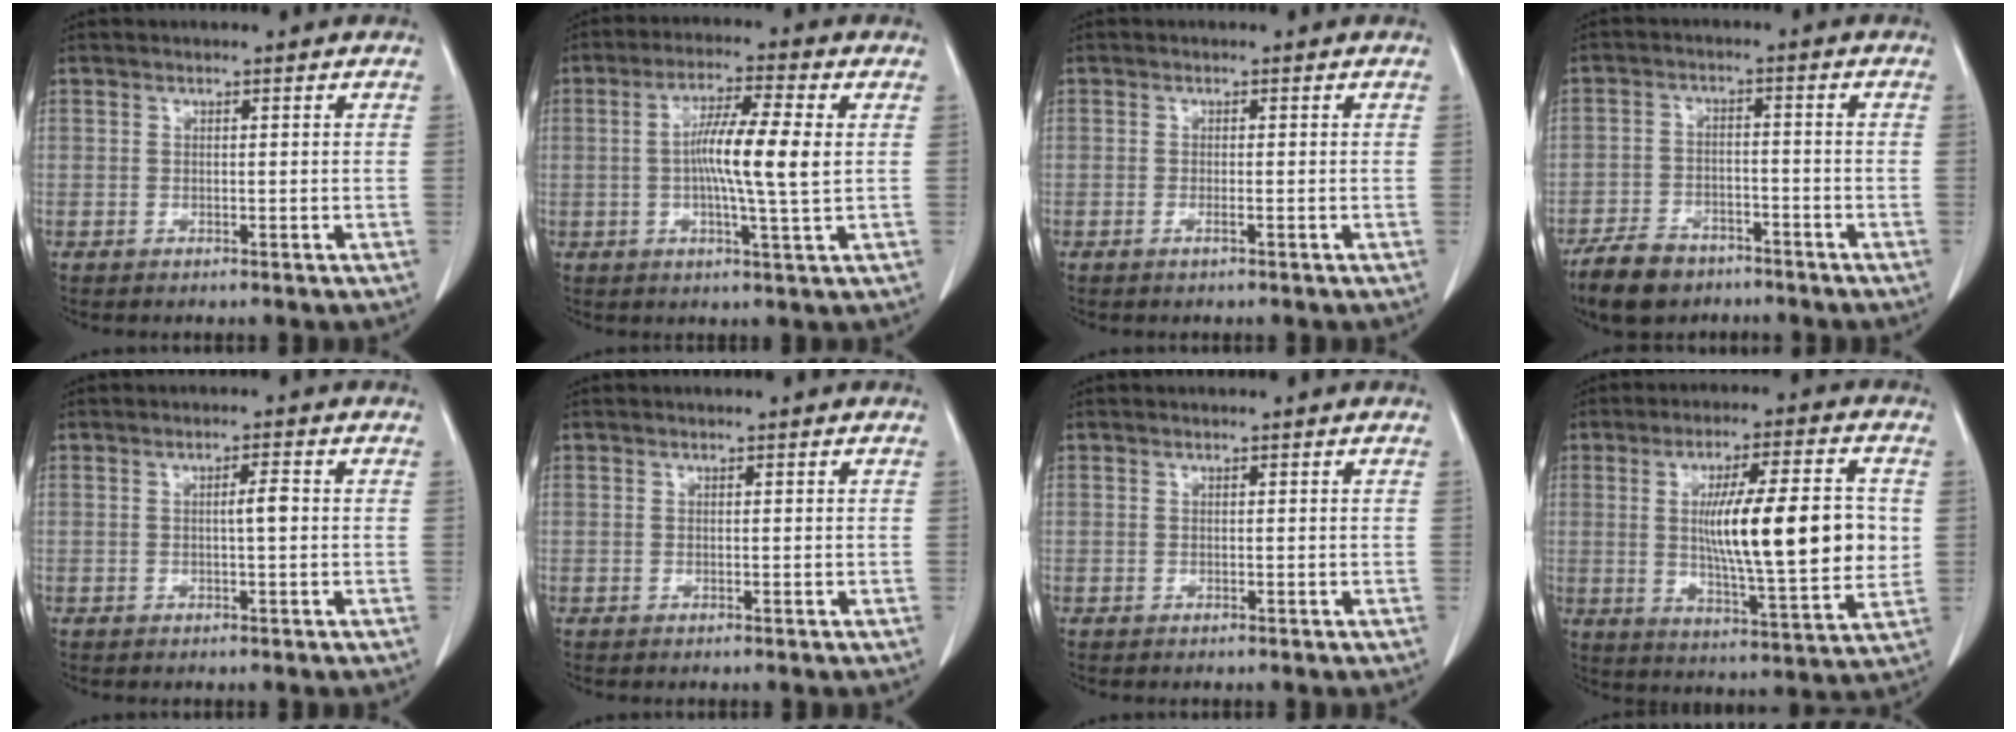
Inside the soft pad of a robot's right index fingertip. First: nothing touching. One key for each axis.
{"total": 9.5, "fx": 0.4, "fy": 0.0, "fz": 9.5, "tx": -0.170, "ty": 0.000, "tz": -0.001}
{"total": 0.9, "fx": -0.5, "fy": 0.0, "fz": 0.7, "tx": -0.013, "ty": 0.000, "tz": -0.010}
{"total": 8.0, "fx": -6.2, "fy": 3.7, "fz": 3.3, "tx": -0.068, "ty": -0.008, "tz": -0.112}
{"total": 2.1, "fx": -0.1, "fy": 0.2, "fz": 2.0, "tx": -0.033, "ty": 0.002, "tz": -0.003}
{"total": 0.0}
{"total": 0.0}
{"total": 17.4, "fx": 1.4, "fy": 2.6, "fz": 17.1, "tx": -0.274, "ty": -0.004, "tz": 0.020}